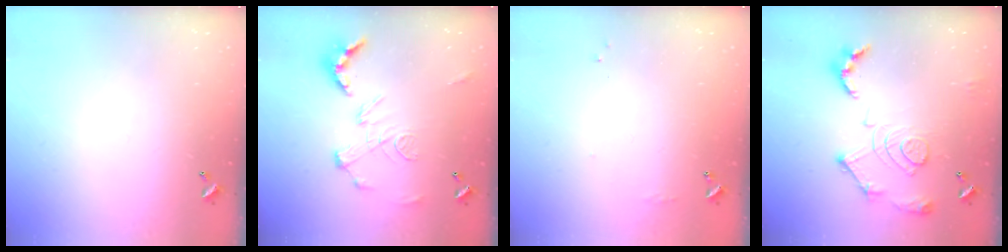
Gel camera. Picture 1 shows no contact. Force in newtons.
{"total": 2.9, "press": 2.3, "slide": 1.7}
{"total": 4.3, "press": 4.3, "slide": 0.6}
{"total": 16.8, "press": 16.7, "slide": 1.6}